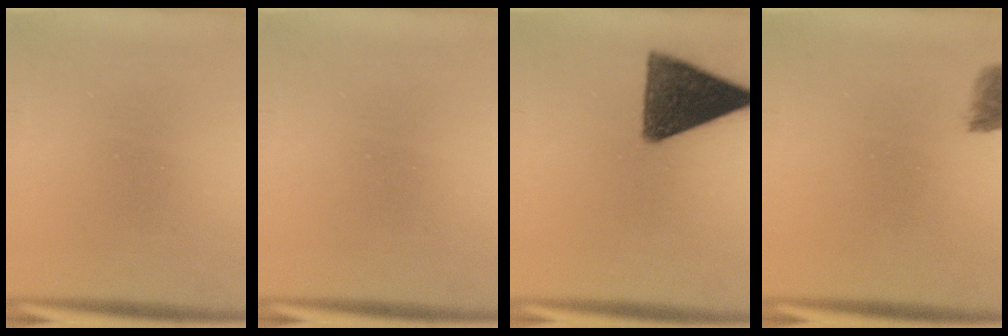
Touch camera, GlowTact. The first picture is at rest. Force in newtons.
{"total": 0.0}
{"total": 13.5}
{"total": 4.1}